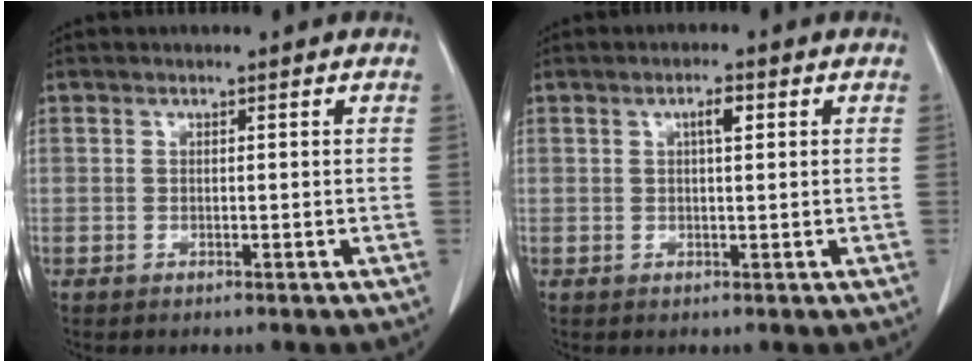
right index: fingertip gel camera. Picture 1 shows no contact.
{"total": 2.7, "force": [1.0, 0.9, 2.4], "torque": [-0.046, 0.006, 0.017]}